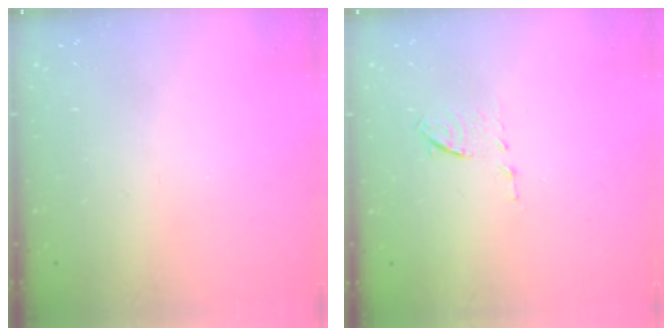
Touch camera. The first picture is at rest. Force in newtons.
{"total": 6.2, "press": 6.1, "slide": 1.0}